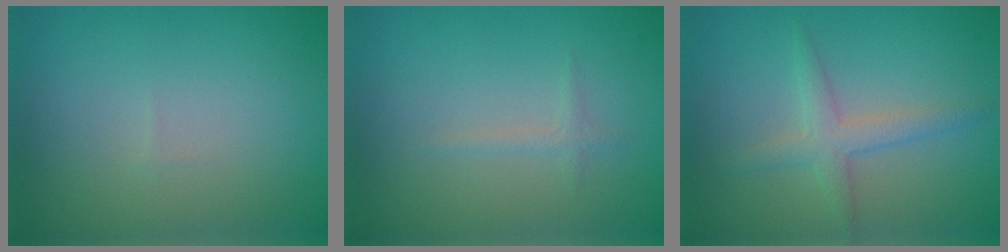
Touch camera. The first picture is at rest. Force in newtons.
{"total": 0.8, "press": 0.8, "slide": 0.1}
{"total": 2.5, "press": 2.5, "slide": 0.0}